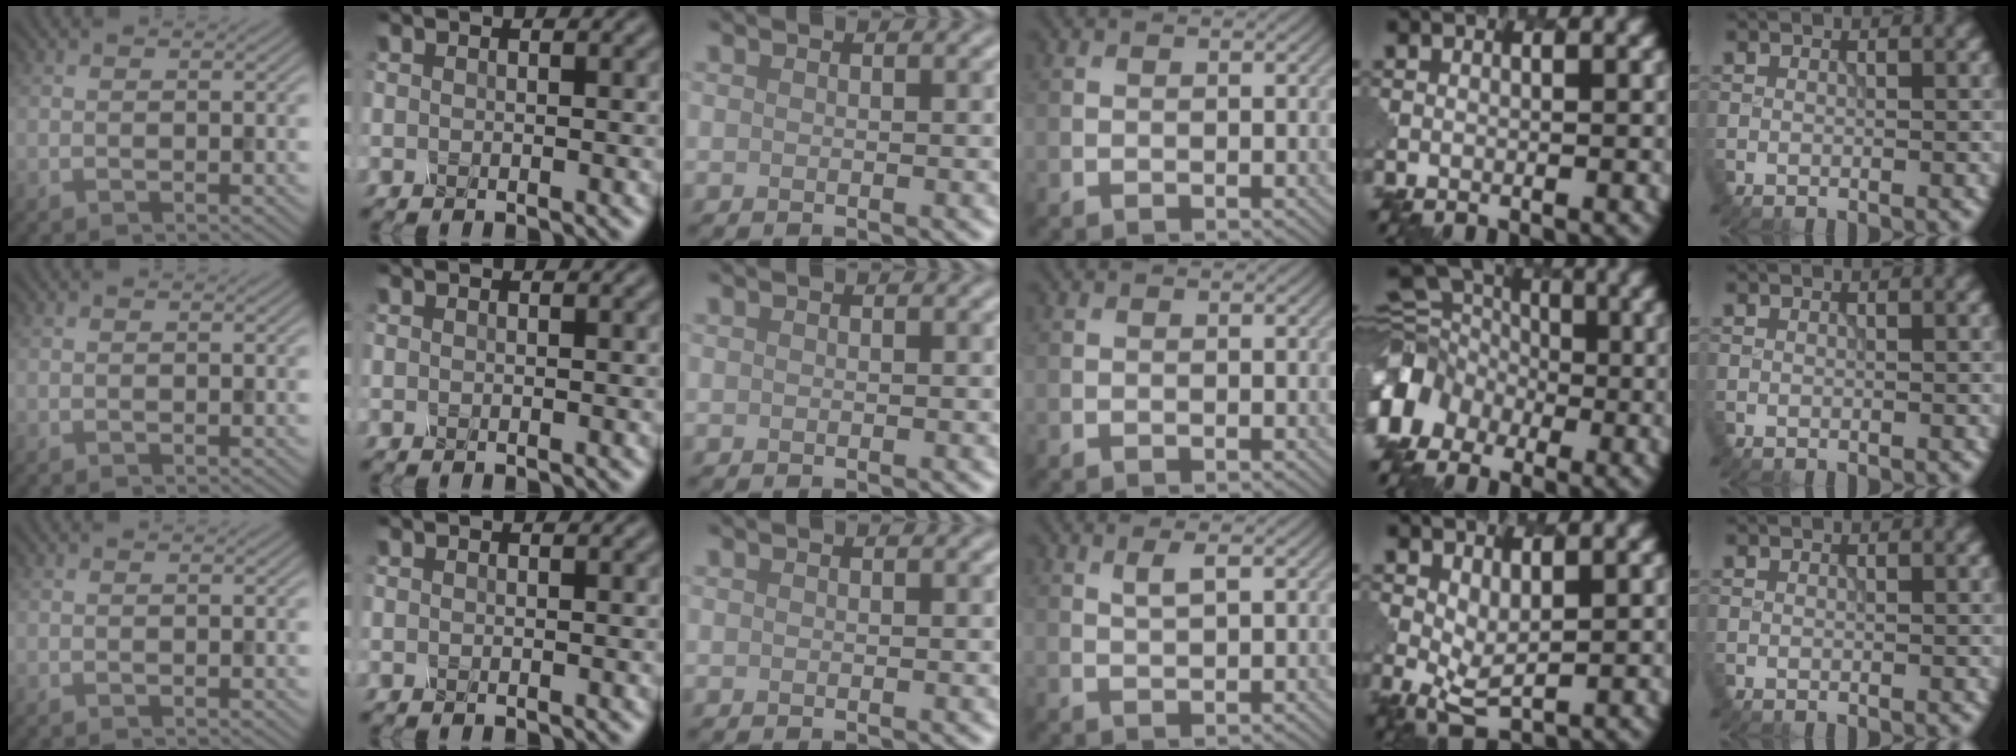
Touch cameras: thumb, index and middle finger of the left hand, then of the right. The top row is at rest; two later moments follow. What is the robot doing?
{"motion": "screw", "object": "spray bottle"}